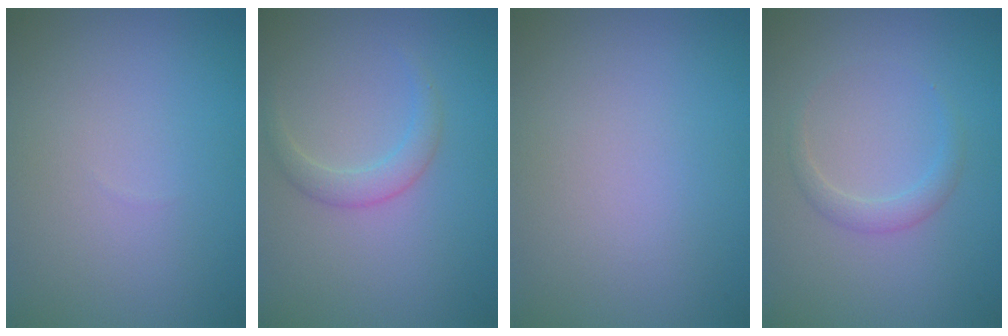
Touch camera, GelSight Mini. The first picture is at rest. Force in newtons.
{"total": 1.9, "press": 1.9, "slide": 0.1}
{"total": 0.0}
{"total": 1.4, "press": 1.4, "slide": 0.1}